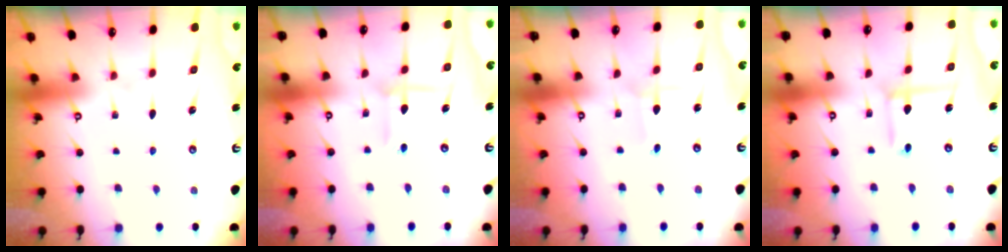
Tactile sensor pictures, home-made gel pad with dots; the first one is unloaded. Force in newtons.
{"total": 5.7, "press": 5.6, "slide": 1.1}
{"total": 1.7, "press": 1.7, "slide": 0.1}
{"total": 6.6, "press": 6.6, "slide": 0.5}